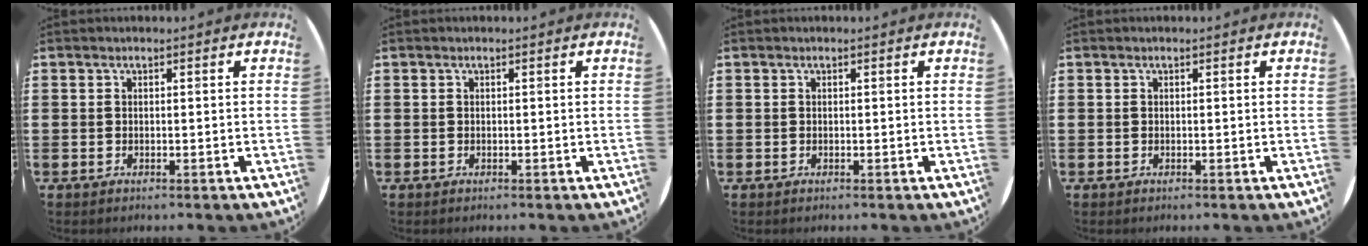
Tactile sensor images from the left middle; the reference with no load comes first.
{"total": 0.0}
{"total": 0.0}
{"total": 0.0}